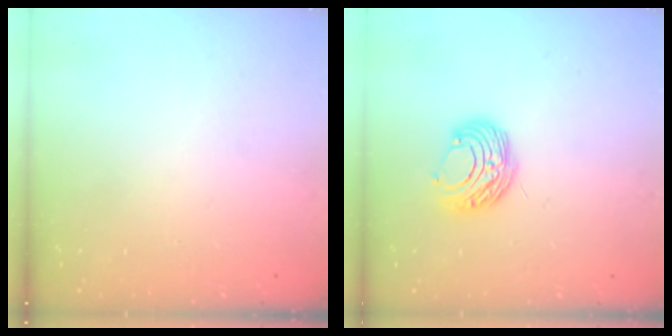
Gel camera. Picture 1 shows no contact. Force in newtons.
{"total": 8.7, "press": 8.7, "slide": 0.6}